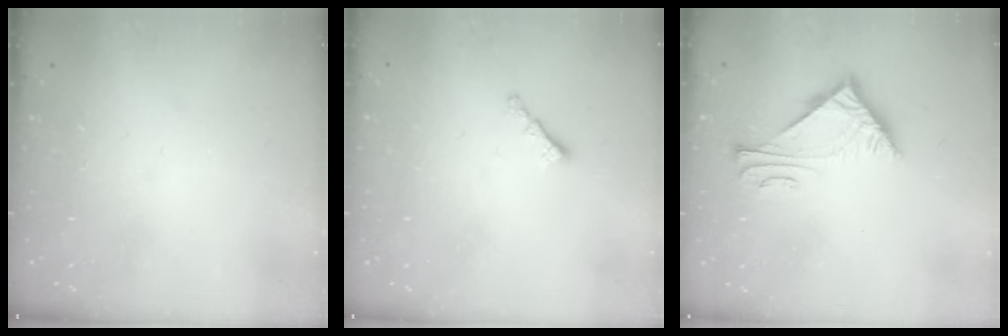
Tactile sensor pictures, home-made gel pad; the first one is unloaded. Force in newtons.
{"total": 0.7, "press": 0.6, "slide": 0.4}
{"total": 6.0, "press": 5.9, "slide": 1.2}